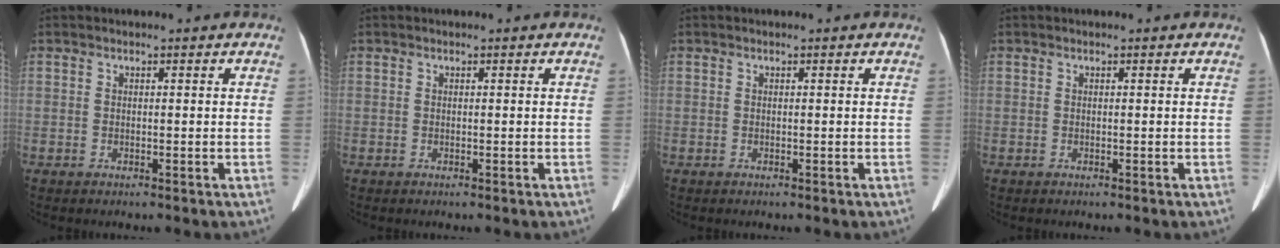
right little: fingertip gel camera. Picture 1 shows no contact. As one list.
[{"total": 0.0}, {"total": 0.0}, {"total": 0.0}]